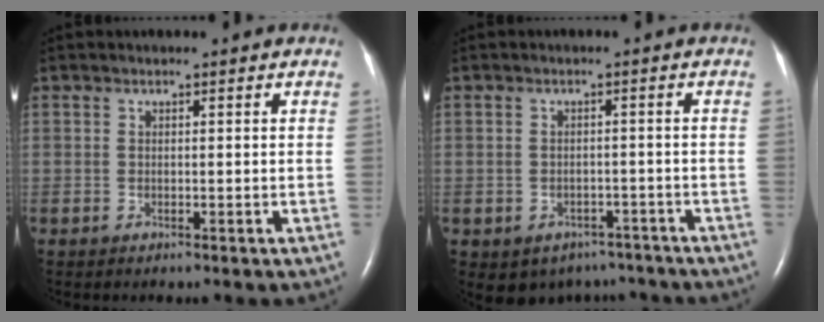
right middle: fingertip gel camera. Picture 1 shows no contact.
{"total": 6.8, "force": [-5.1, 4.3, 0.9], "torque": [-0.005, 0.014, -0.059]}